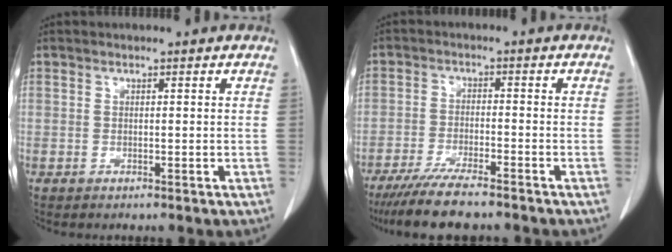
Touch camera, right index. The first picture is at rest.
{"total": 8.0, "force": [-6.7, 0.9, 4.3], "torque": [-0.074, -0.019, -0.113]}